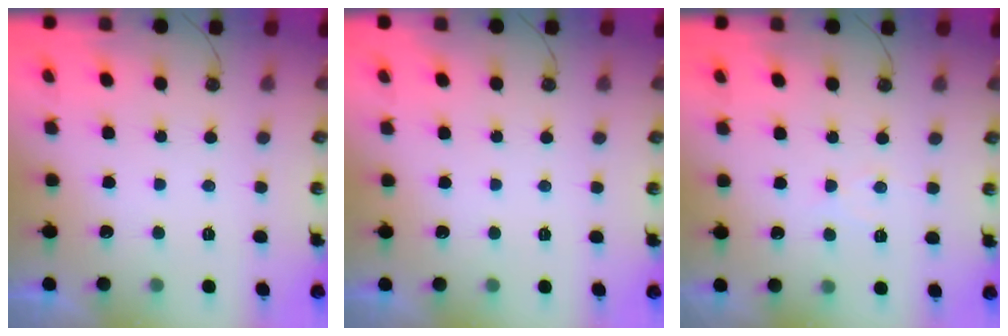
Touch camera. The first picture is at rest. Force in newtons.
{"total": 0.0}
{"total": 4.3, "press": 4.3, "slide": 0.5}